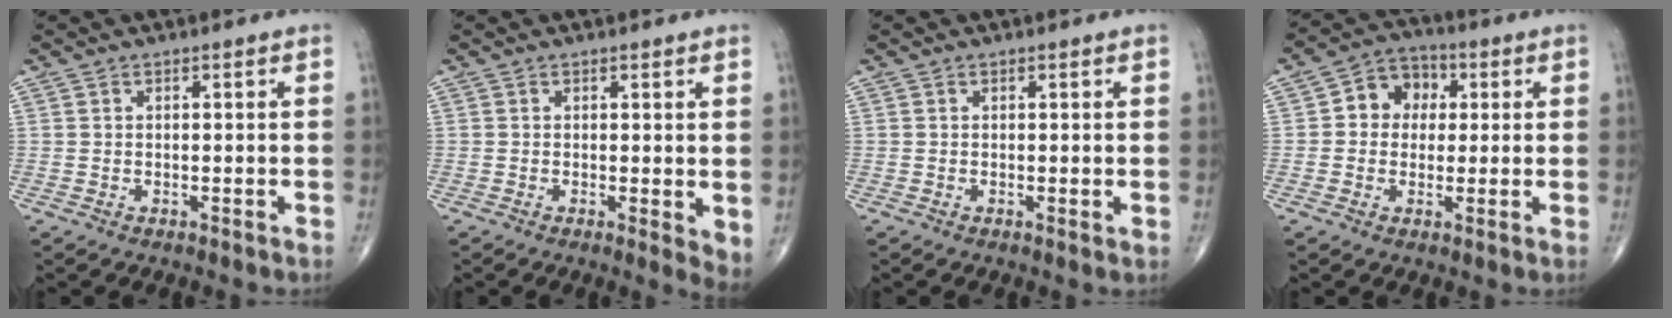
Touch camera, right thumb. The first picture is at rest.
{"total": 3.7, "force": [0.7, 1.3, 3.4], "torque": [-0.047, -0.012, 0.009]}
{"total": 0.8, "force": [0.3, 0.2, 0.7], "torque": [-0.014, -0.003, 0.003]}
{"total": 8.0, "force": [1.3, 6.7, 4.1], "torque": [-0.032, 0.016, 0.011]}